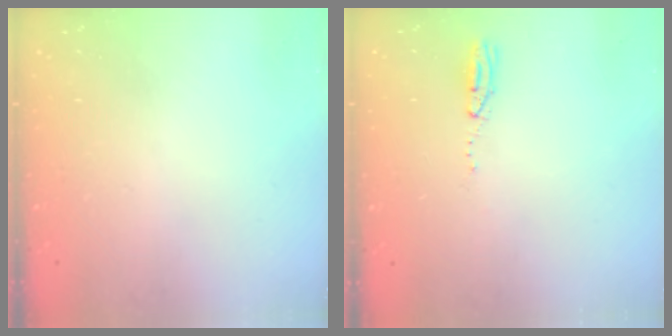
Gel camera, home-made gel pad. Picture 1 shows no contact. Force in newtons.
{"total": 14.6, "press": 5.0, "slide": 13.7}